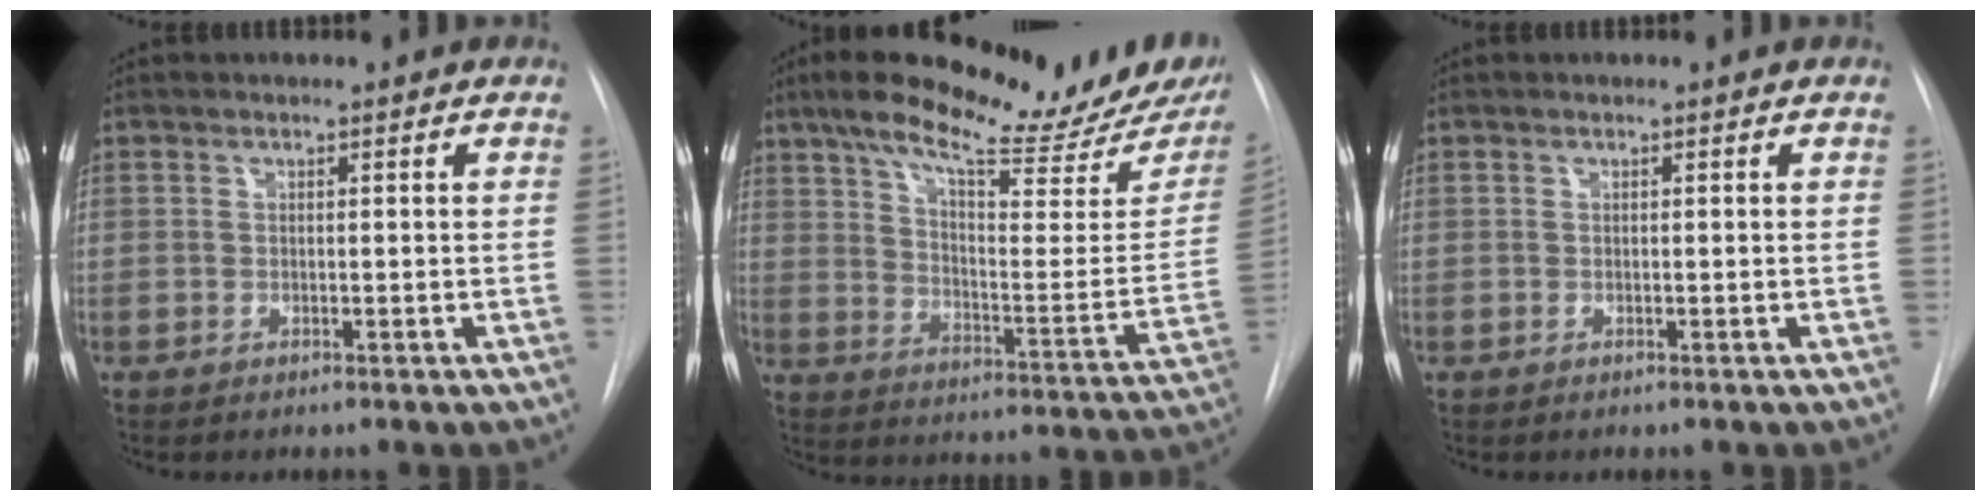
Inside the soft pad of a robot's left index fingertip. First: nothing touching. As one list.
[{"total": 25.0, "force": [19.7, 4.6, 14.7], "torque": [-0.227, -0.036, 0.265]}, {"total": 0.0}]